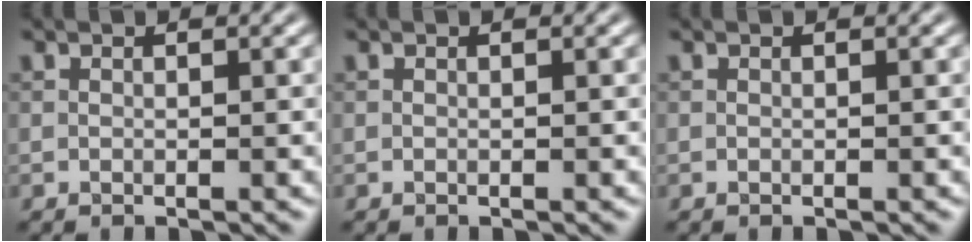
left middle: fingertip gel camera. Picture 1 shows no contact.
{"total": 0.0}
{"total": 0.0}